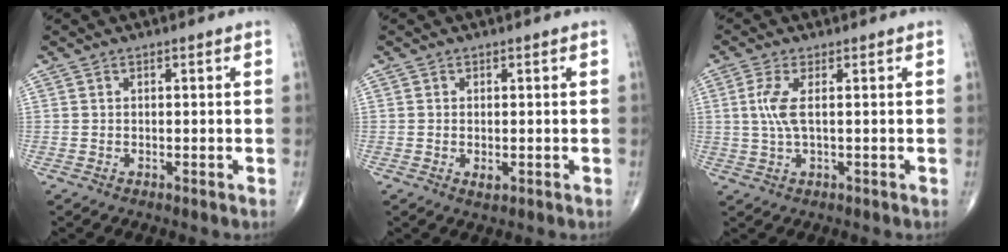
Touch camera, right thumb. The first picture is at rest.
{"total": 1.5, "force": [-0.3, 0.8, 1.2], "torque": [-0.023, -0.004, -0.004]}
{"total": 4.4, "force": [0.7, 1.1, 4.2], "torque": [-0.116, 0.002, 0.015]}